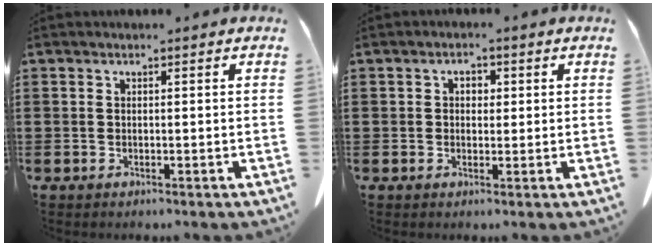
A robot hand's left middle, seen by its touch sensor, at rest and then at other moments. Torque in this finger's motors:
{"motor_torque": [0.02, 0.02, 0.03, 0.01]}